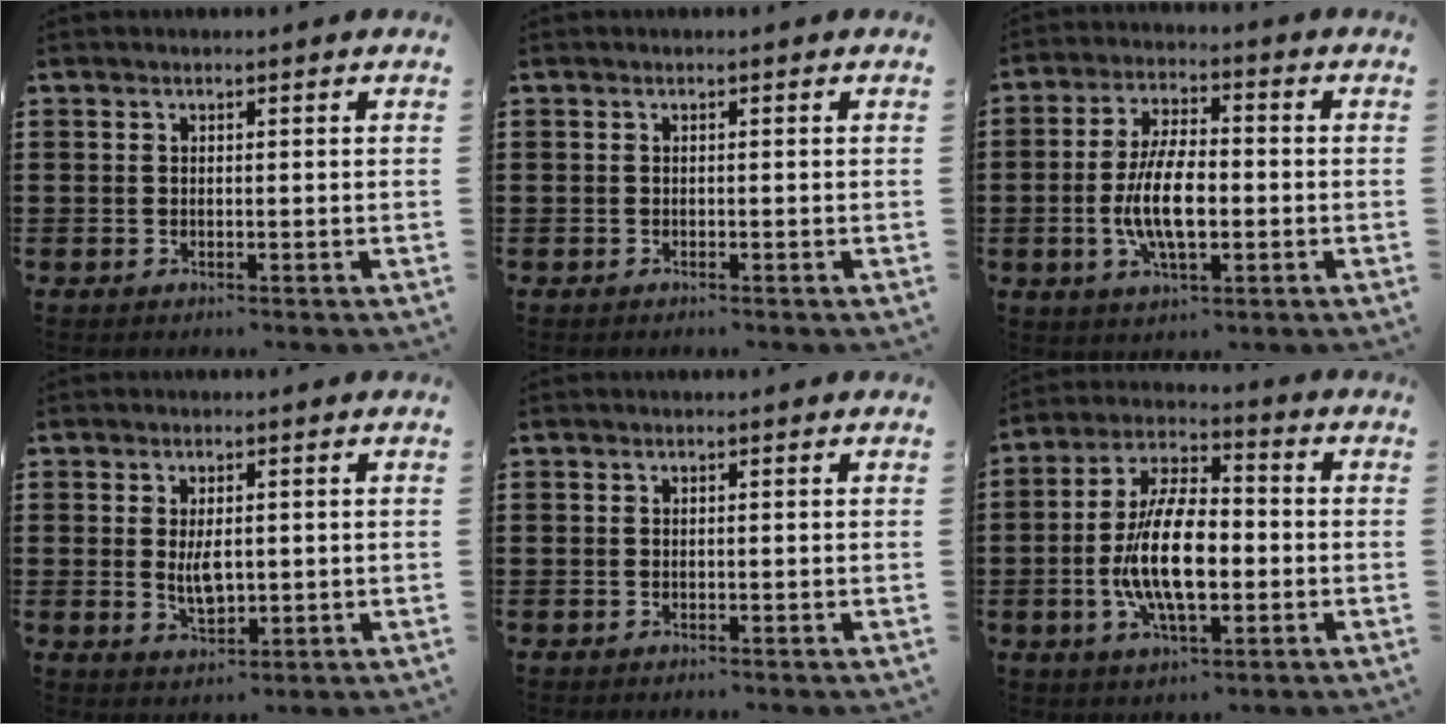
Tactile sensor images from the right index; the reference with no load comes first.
{"total": 0.0}
{"total": 9.3, "force": [-1.5, 3.8, 8.4], "torque": [-0.182, -0.005, -0.034]}
{"total": 4.2, "force": [0.2, 2.1, 3.6], "torque": [-0.062, -0.004, -0.003]}
{"total": 0.0}
{"total": 12.7, "force": [-2.2, 5.8, 11.1], "torque": [-0.240, -0.003, -0.044]}